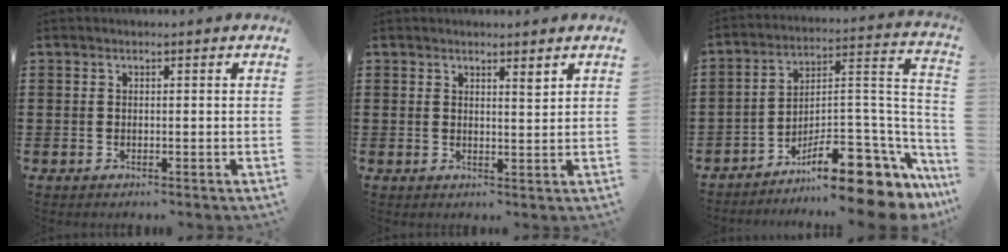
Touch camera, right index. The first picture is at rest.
{"total": 1.9, "force": [1.7, 0.1, 0.9], "torque": [-0.012, -0.003, 0.029]}
{"total": 13.6, "force": [-10.1, 3.5, 8.4], "torque": [-0.102, 0.040, -0.175]}